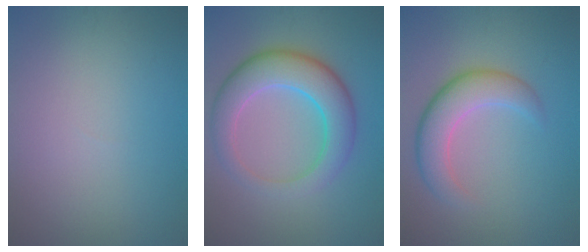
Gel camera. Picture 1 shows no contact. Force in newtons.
{"total": 6.7, "press": 6.7, "slide": 0.2}
{"total": 4.8, "press": 4.8, "slide": 0.4}